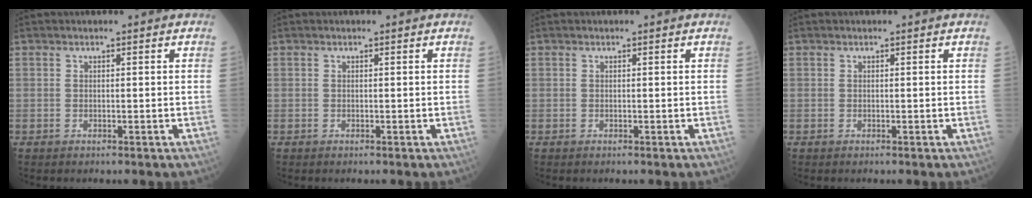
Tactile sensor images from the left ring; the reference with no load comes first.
{"total": 0.0}
{"total": 0.0}
{"total": 0.0}